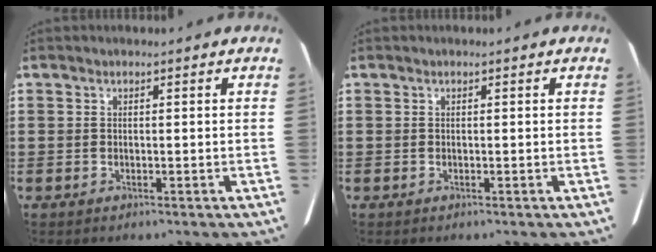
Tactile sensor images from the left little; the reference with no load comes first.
{"total": 0.0}